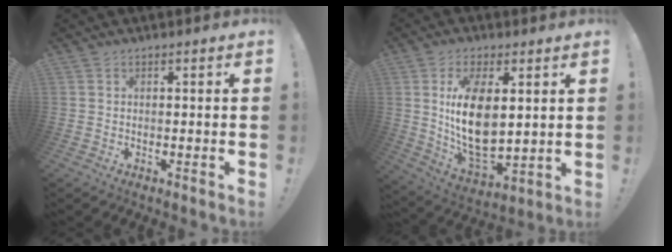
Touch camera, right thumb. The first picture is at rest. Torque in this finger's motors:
{"motor_torque": [-0.03, 1.04, 0.73, 0.74, 0.12]}